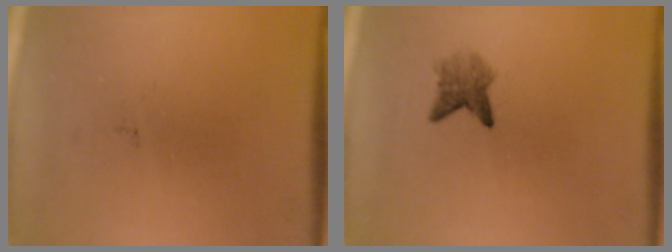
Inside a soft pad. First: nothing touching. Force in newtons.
{"total": 2.6}